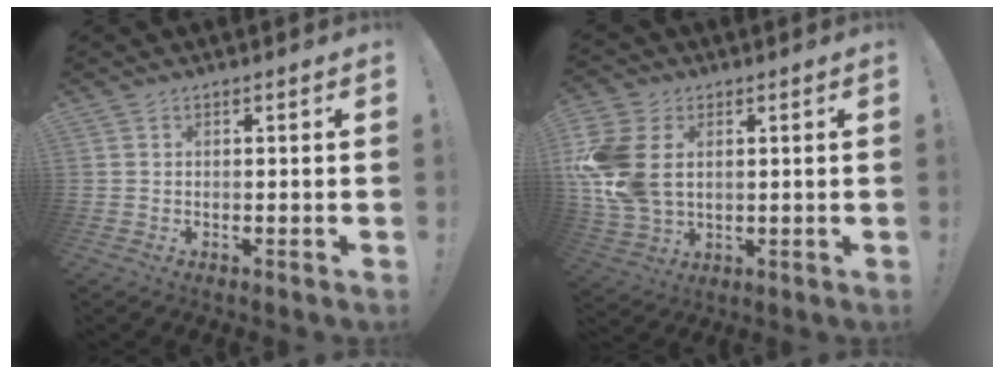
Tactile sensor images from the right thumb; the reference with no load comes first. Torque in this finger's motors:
{"motor_torque": [2.21, 2.22, 0.26, 0.21, 0.20]}